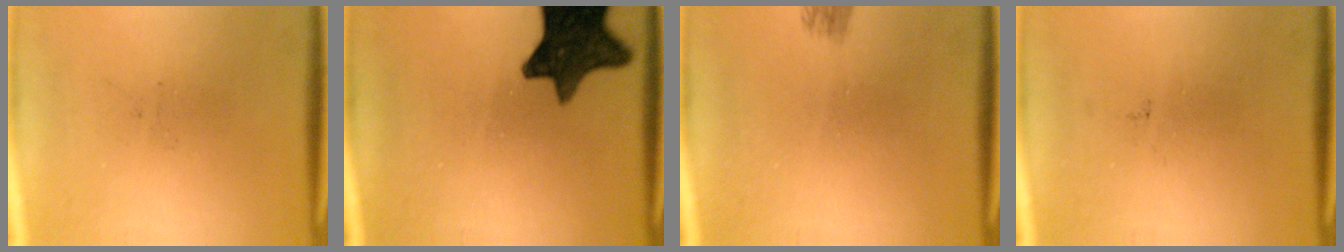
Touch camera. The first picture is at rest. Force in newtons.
{"total": 12.9}
{"total": 1.6}
{"total": 0.0}